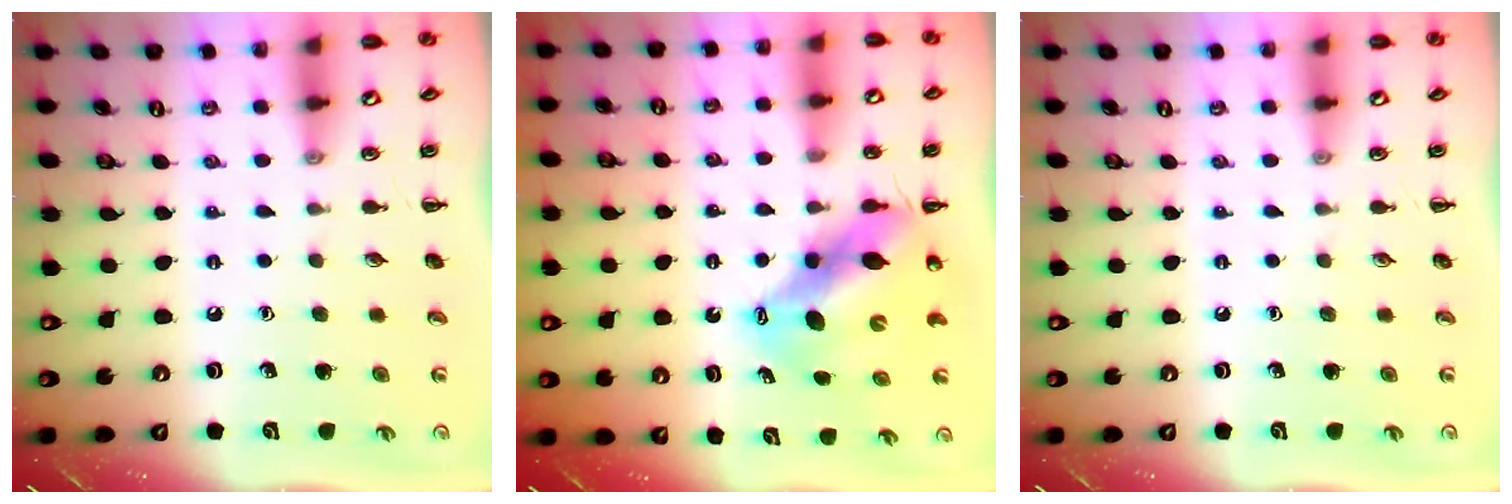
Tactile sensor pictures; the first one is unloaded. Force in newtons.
{"total": 12.2, "press": 11.8, "slide": 3.0}
{"total": 0.0}